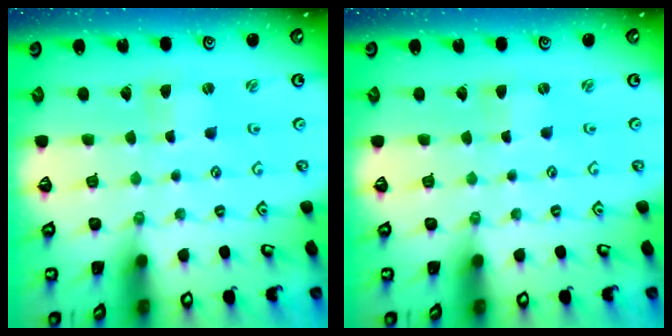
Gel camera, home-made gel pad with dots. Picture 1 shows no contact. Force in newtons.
{"total": 0.0}